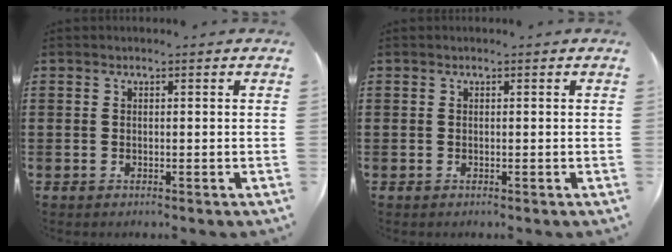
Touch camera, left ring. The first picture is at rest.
{"total": 0.0}